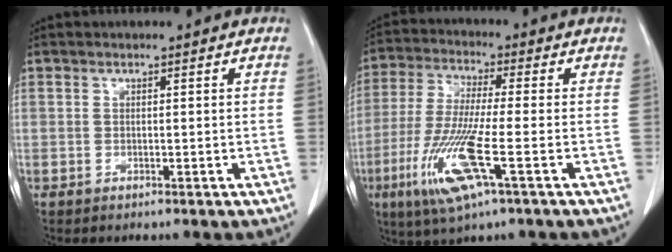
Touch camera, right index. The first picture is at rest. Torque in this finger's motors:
{"motor_torque": [1.83, -0.31, 0.99, 0.21]}